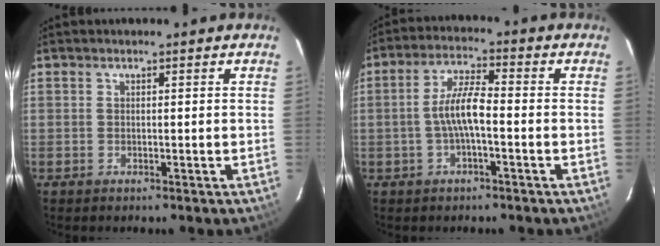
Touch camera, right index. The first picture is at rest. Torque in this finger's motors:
{"motor_torque": [0.67, -0.08, 0.52, 0.15]}